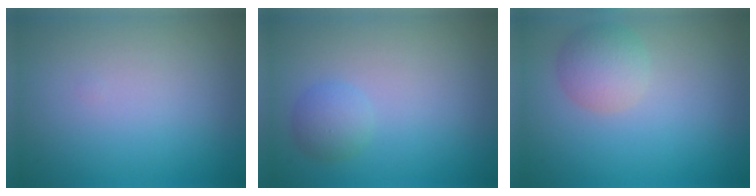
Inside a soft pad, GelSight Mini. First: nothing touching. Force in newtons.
{"total": 1.7, "press": 1.7, "slide": 0.1}
{"total": 3.0, "press": 3.0, "slide": 0.1}